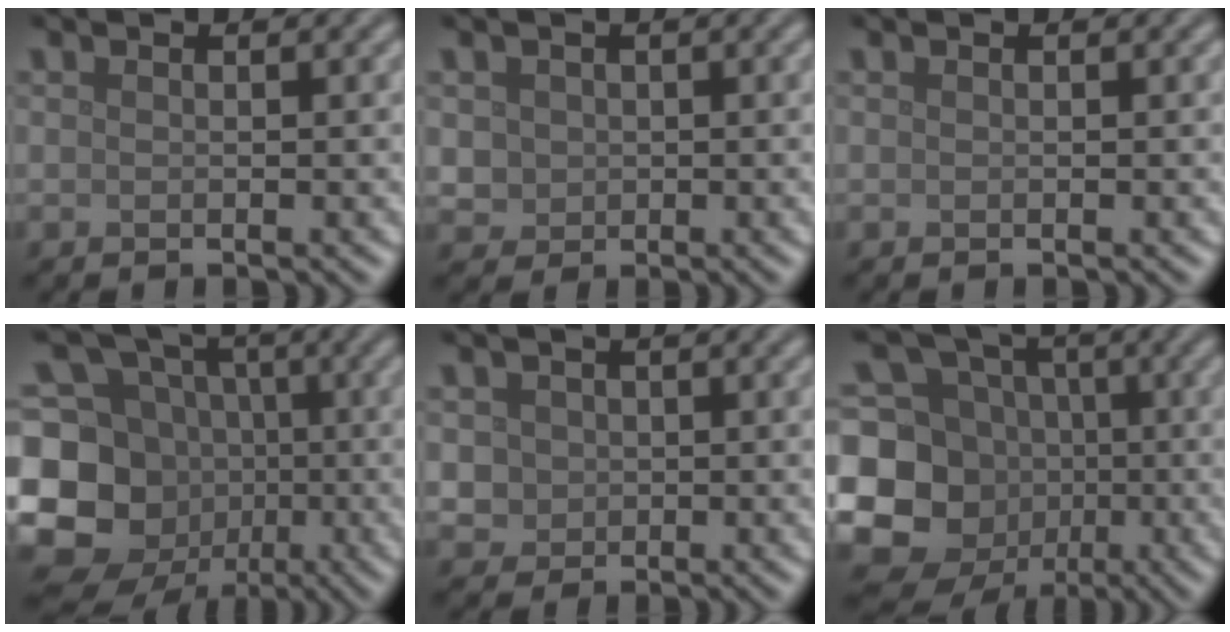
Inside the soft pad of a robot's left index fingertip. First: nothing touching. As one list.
[{"total": 1.7, "force": [0.2, 1.6, 0.4], "torque": [-0.008, -0.007, 0.009]}, {"total": 0.0}, {"total": 16.0, "force": [-3.8, 14.1, 6.6], "torque": [-0.179, 0.006, -0.079]}, {"total": 2.1, "force": [0.3, 2.0, 0.6], "torque": [-0.006, 0.004, 0.013]}, {"total": 14.8, "force": [-3.2, 13.3, 5.6], "torque": [-0.160, 0.004, -0.066]}]